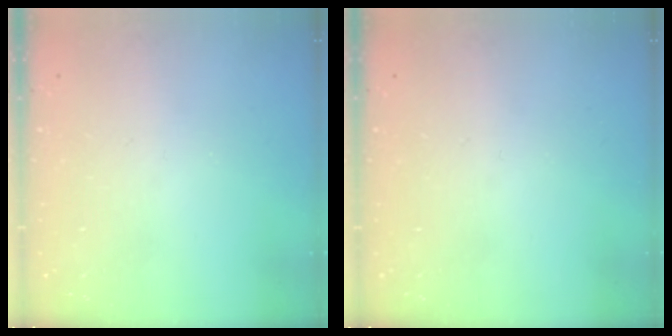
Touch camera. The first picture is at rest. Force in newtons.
{"total": 0.0}